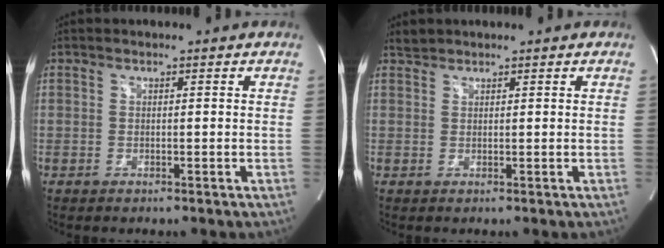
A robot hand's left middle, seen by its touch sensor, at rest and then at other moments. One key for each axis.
{"total": 1.2, "fx": 1.1, "fy": 0.3, "fz": -0.2, "tx": -0.001, "ty": 0.004, "tz": 0.023}